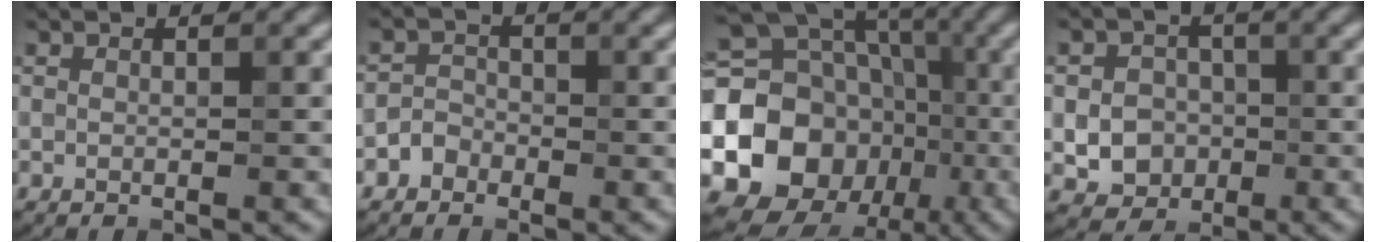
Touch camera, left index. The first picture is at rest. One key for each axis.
{"total": 1.5, "fx": -1.0, "fy": 1.1, "fz": 0.1, "tx": 0.006, "ty": 0.009, "tz": -0.019}
{"total": 18.4, "fx": -3.8, "fy": 16.0, "fz": 8.3, "tx": -0.169, "ty": 0.003, "tz": -0.091}
{"total": 4.2, "fx": -0.9, "fy": 3.6, "fz": 1.9, "tx": -0.016, "ty": -0.002, "tz": -0.027}